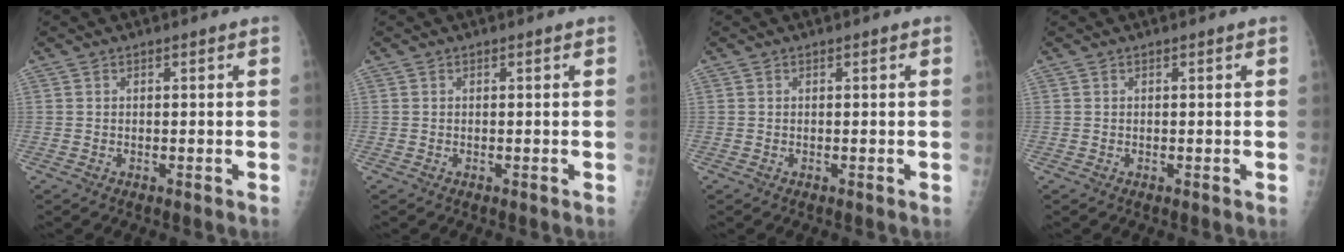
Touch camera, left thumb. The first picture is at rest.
{"total": 0.0}
{"total": 0.0}
{"total": 0.0}